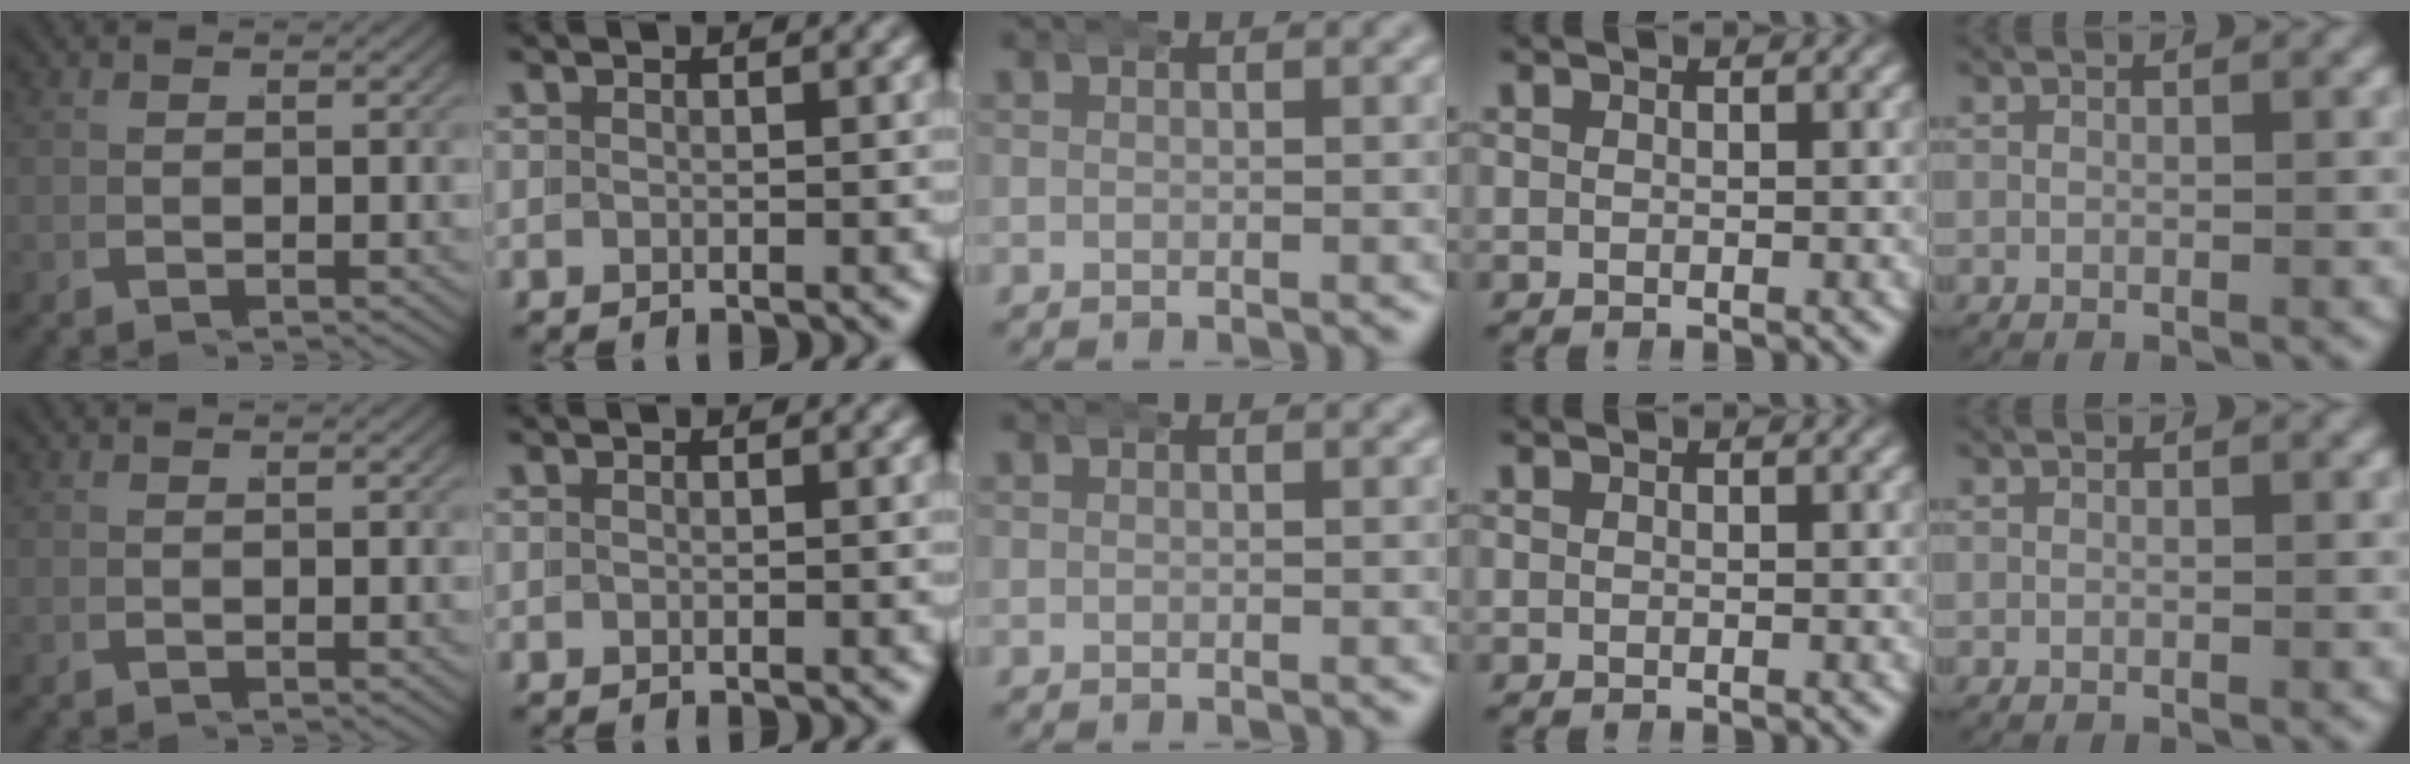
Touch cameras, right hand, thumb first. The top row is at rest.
{}